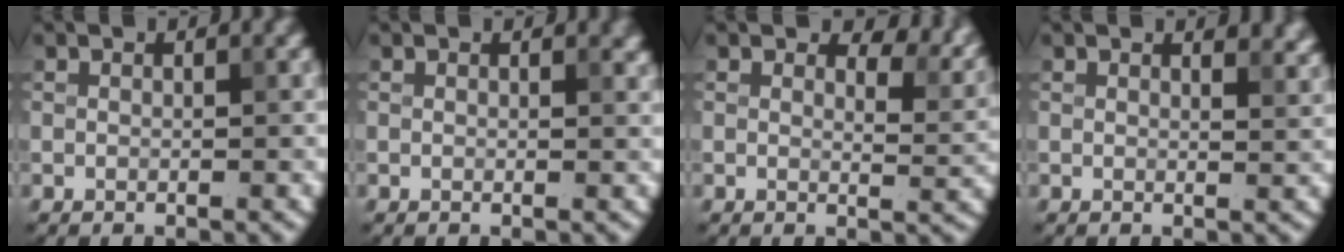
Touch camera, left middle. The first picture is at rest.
{"total": 0.6, "force": [0.3, 0.2, 0.5], "torque": [-0.004, -0.001, 0.005]}
{"total": 4.3, "force": [2.9, 2.0, 2.5], "torque": [-0.036, -0.004, 0.033]}
{"total": 2.1, "force": [1.6, 0.6, 1.2], "torque": [-0.019, 0.001, 0.022]}